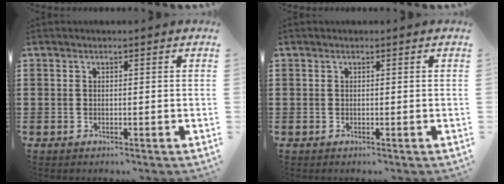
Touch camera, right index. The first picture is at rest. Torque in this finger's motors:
{"motor_torque": [0.00, 0.00, 0.00, -0.01]}